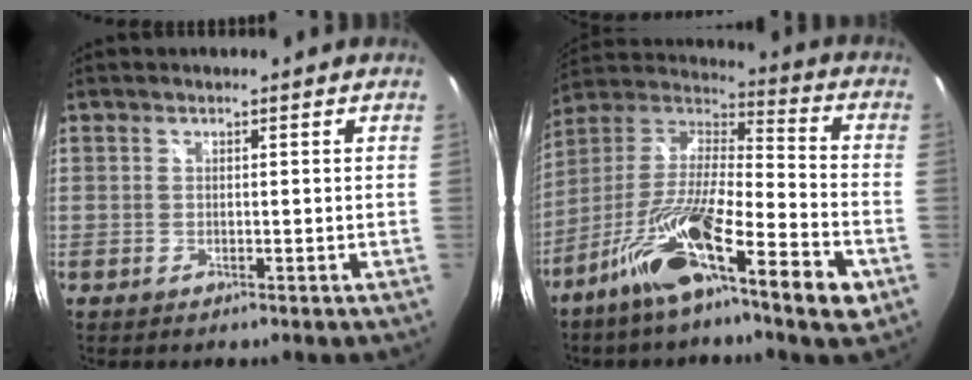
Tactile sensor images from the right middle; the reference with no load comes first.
{"total": 19.8, "force": [-10.6, 3.3, 16.4], "torque": [-0.284, -0.025, -0.193]}